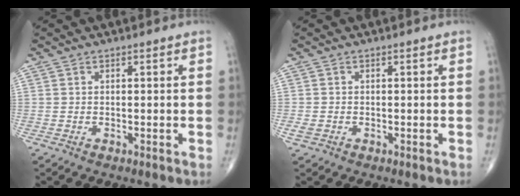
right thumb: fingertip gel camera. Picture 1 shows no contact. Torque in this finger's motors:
{"motor_torque": [0.29, 0.38, -0.03, -0.02, 0.02]}